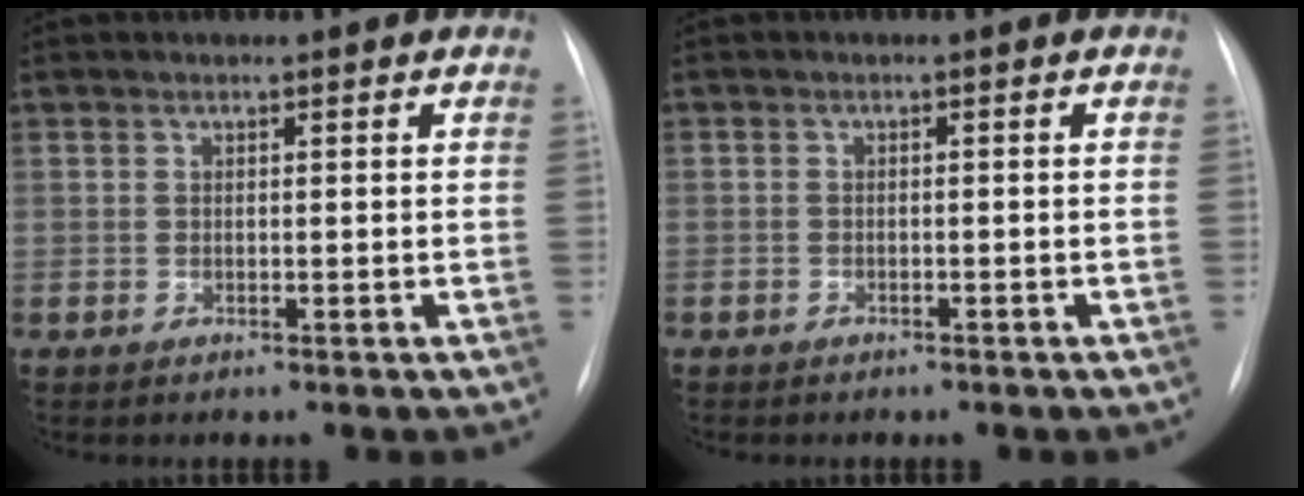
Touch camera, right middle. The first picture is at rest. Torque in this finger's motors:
{"motor_torque": [0.39, -0.55, -0.38, -0.21]}